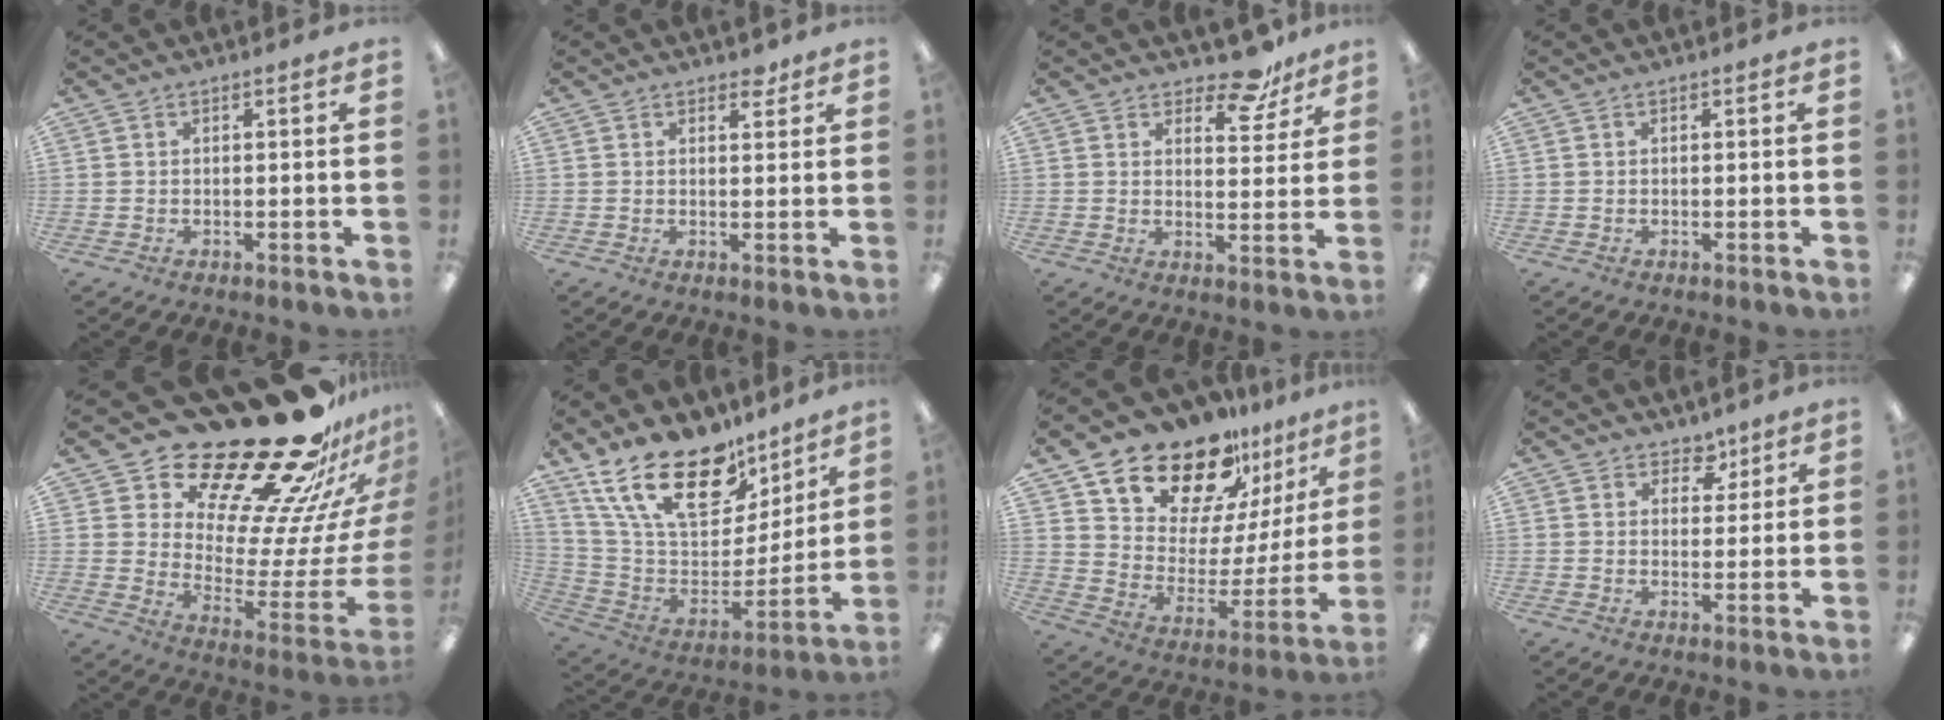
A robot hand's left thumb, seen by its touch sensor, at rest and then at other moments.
{"total": 2.9, "force": [2.3, 1.4, 0.8], "torque": [0.005, -0.010, 0.039]}
{"total": 9.3, "force": [7.5, 3.9, 3.9], "torque": [-0.046, -0.050, 0.132]}
{"total": 0.0}
{"total": 29.7, "force": [24.1, 9.9, 14.3], "torque": [-0.204, -0.192, 0.430]}
{"total": 23.7, "force": [16.3, 11.1, 13.1], "torque": [-0.233, -0.107, 0.296]}
{"total": 20.1, "force": [16.9, 8.7, 6.6], "torque": [-0.117, -0.133, 0.296]}
{"total": 4.6, "force": [3.3, 3.1, 0.8], "torque": [0.002, -0.021, 0.055]}